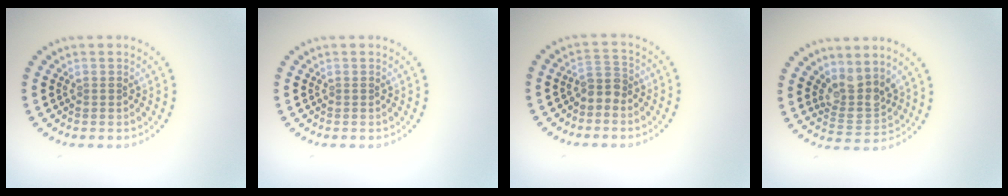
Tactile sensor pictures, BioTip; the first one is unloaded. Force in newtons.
{"total": 0.0}
{"total": 2.0, "press": 1.6, "slide": 1.1}
{"total": 3.3, "press": 2.5, "slide": 2.2}